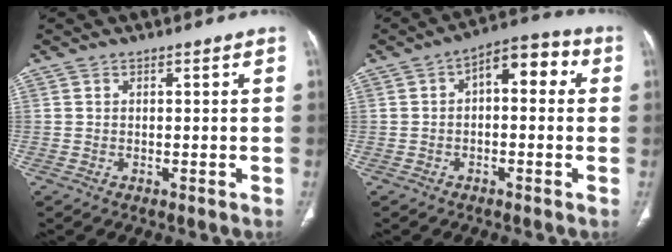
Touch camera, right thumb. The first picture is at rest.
{"total": 8.2, "force": [1.2, 4.4, 6.8], "torque": [-0.067, 0.029, 0.005]}